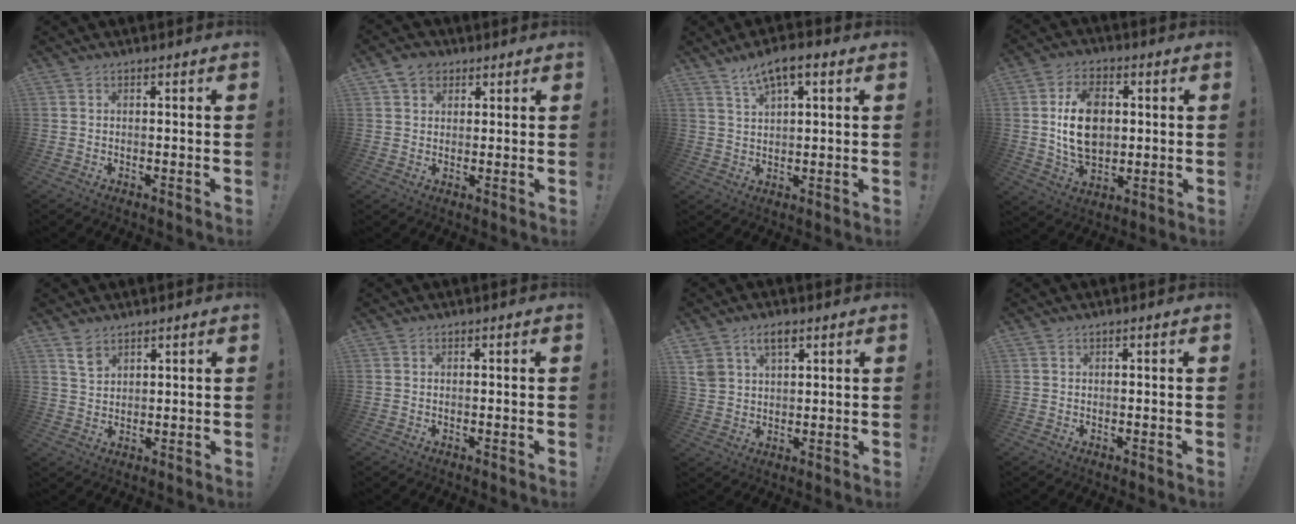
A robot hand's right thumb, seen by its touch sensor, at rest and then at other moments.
{"total": 5.1, "force": [2.9, 3.8, 1.9], "torque": [-0.033, -0.005, 0.055]}
{"total": 6.8, "force": [3.9, 2.3, 5.1], "torque": [-0.087, -0.011, 0.069]}
{"total": 15.0, "force": [1.5, 10.4, 10.7], "torque": [-0.178, 0.005, 0.027]}
{"total": 4.8, "force": [3.4, 2.8, 1.9], "torque": [-0.023, -0.021, 0.062]}
{"total": 0.0}
{"total": 6.4, "force": [3.5, 4.0, 3.5], "torque": [-0.064, -0.005, 0.066]}
{"total": 0.0}